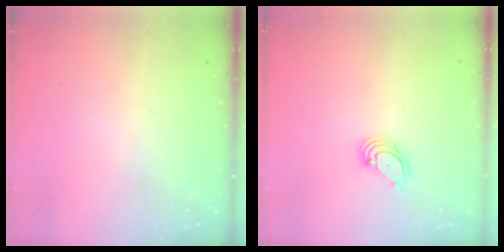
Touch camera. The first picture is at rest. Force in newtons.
{"total": 3.6, "press": 3.6, "slide": 0.3}